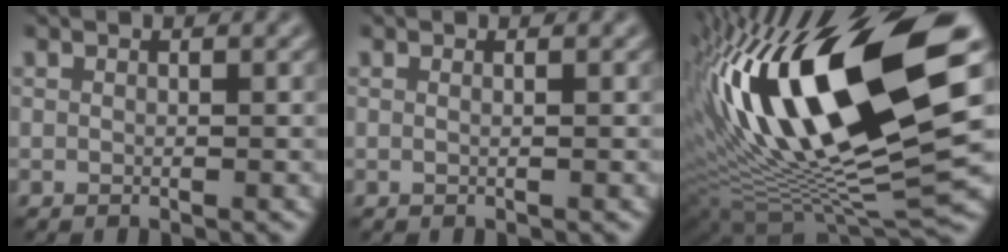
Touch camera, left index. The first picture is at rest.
{"total": 0.7, "force": [0.2, 0.3, 0.6], "torque": [-0.006, -0.003, -0.008]}
{"total": 18.0, "force": [4.9, 5.8, 16.4], "torque": [-0.292, 0.010, 0.081]}